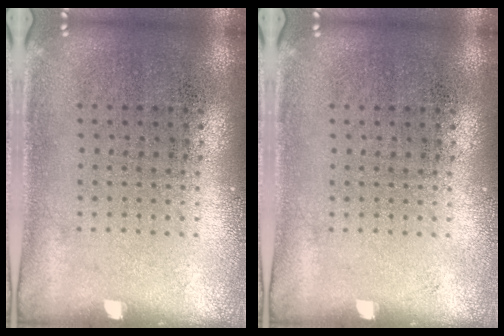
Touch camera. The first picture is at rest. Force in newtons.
{"total": 0.0}